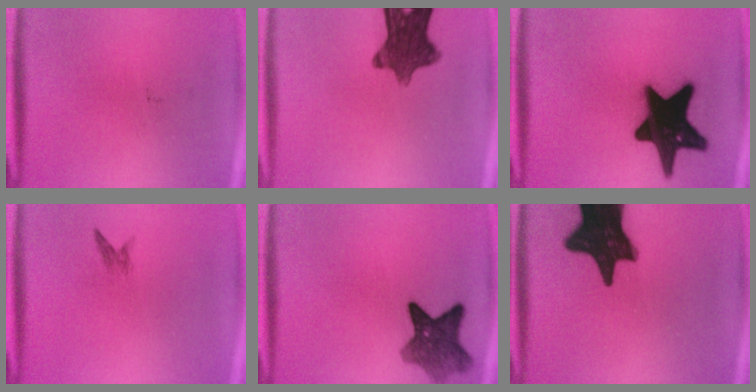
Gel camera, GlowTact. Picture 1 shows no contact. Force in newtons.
{"total": 10.6}
{"total": 19.0}
{"total": 0.9}
{"total": 7.3}
{"total": 18.7}